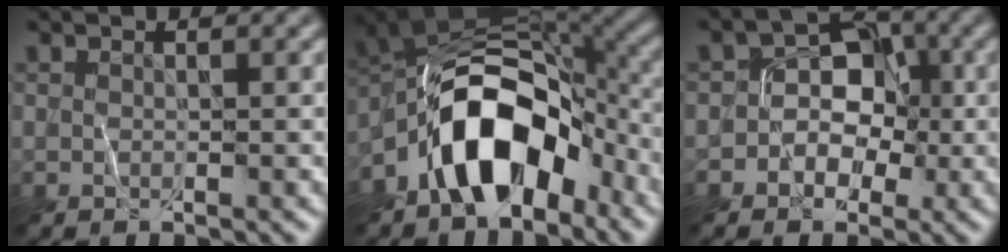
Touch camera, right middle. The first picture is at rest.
{"total": 10.5, "force": [-4.8, 5.9, 7.1], "torque": [-0.106, 0.015, -0.090]}
{"total": 4.2, "force": [-0.9, 3.5, 2.2], "torque": [0.009, 0.008, -0.028]}